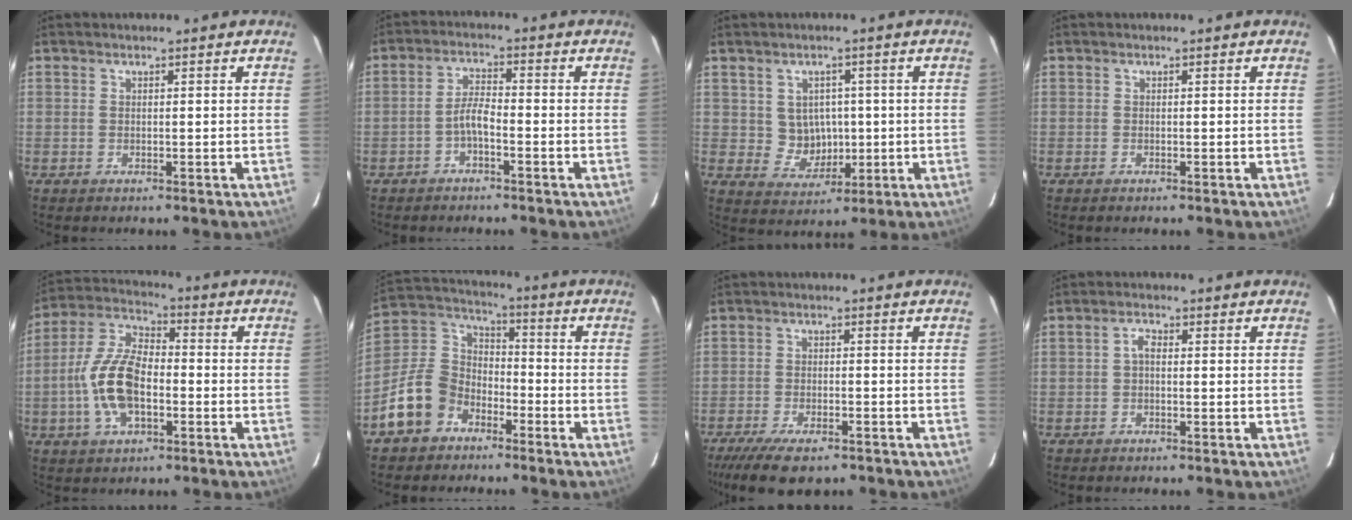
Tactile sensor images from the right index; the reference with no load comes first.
{"total": 3.2, "force": [-1.9, 0.7, 2.5], "torque": [-0.055, 0.010, -0.037]}
{"total": 5.9, "force": [0.3, 5.7, 1.6], "torque": [-0.034, 0.010, 0.021]}
{"total": 0.0}
{"total": 13.2, "force": [-3.0, 6.8, 10.9], "torque": [-0.234, 0.009, -0.059]}
{"total": 12.9, "force": [-7.6, 9.2, 5.0], "torque": [-0.122, 0.036, -0.136]}
{"total": 11.3, "force": [-8.5, 3.9, 6.4], "torque": [-0.151, -0.031, -0.142]}
{"total": 1.6, "force": [-0.3, 0.9, 1.3], "torque": [-0.027, 0.008, -0.008]}